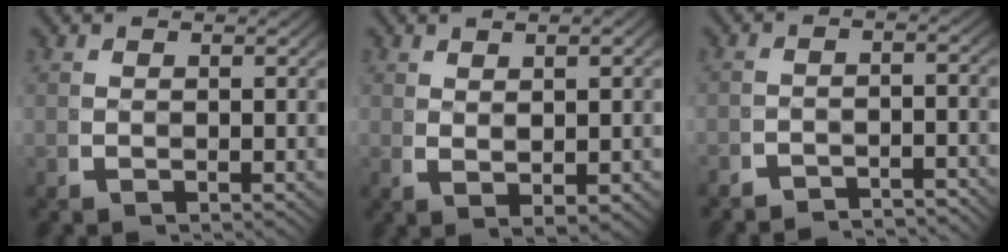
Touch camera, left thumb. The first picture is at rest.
{"total": 2.7, "force": [0.8, 0.9, 2.4], "torque": [-0.033, 0.002, 0.017]}
{"total": 4.1, "force": [-4.1, 0.5, 0.4], "torque": [0.009, -0.007, -0.075]}